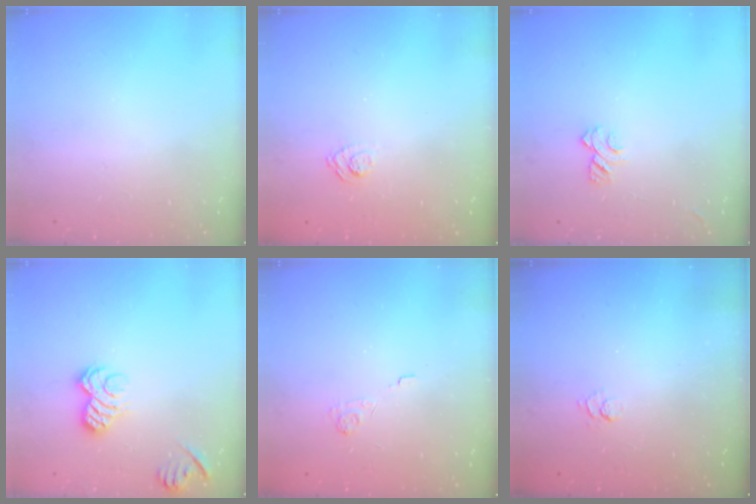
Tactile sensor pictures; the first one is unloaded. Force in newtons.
{"total": 3.1, "press": 2.8, "slide": 1.3}
{"total": 5.3, "press": 5.3, "slide": 0.5}
{"total": 8.7, "press": 8.7, "slide": 0.3}
{"total": 2.1, "press": 1.5, "slide": 1.4}
{"total": 2.5, "press": 2.0, "slide": 1.4}